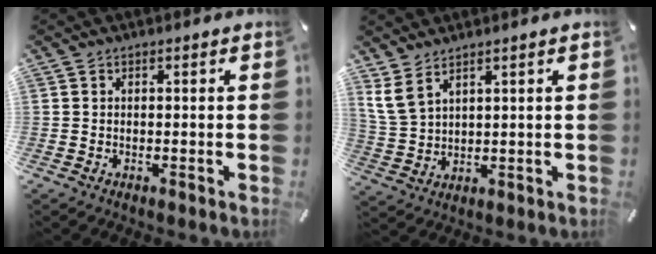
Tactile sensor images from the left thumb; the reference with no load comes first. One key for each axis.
{"total": 5.9, "fx": 4.1, "fy": 2.9, "fz": 3.1, "tx": -0.084, "ty": -0.014, "tz": 0.075}